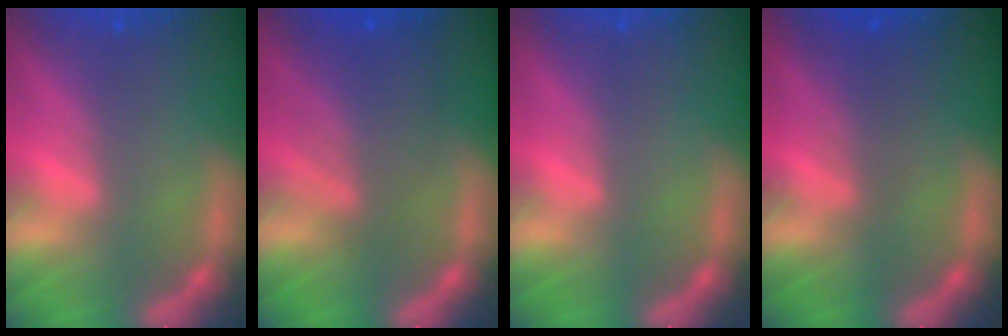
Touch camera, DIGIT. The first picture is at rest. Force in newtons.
{"total": 6.0}
{"total": 0.0}
{"total": 2.5}